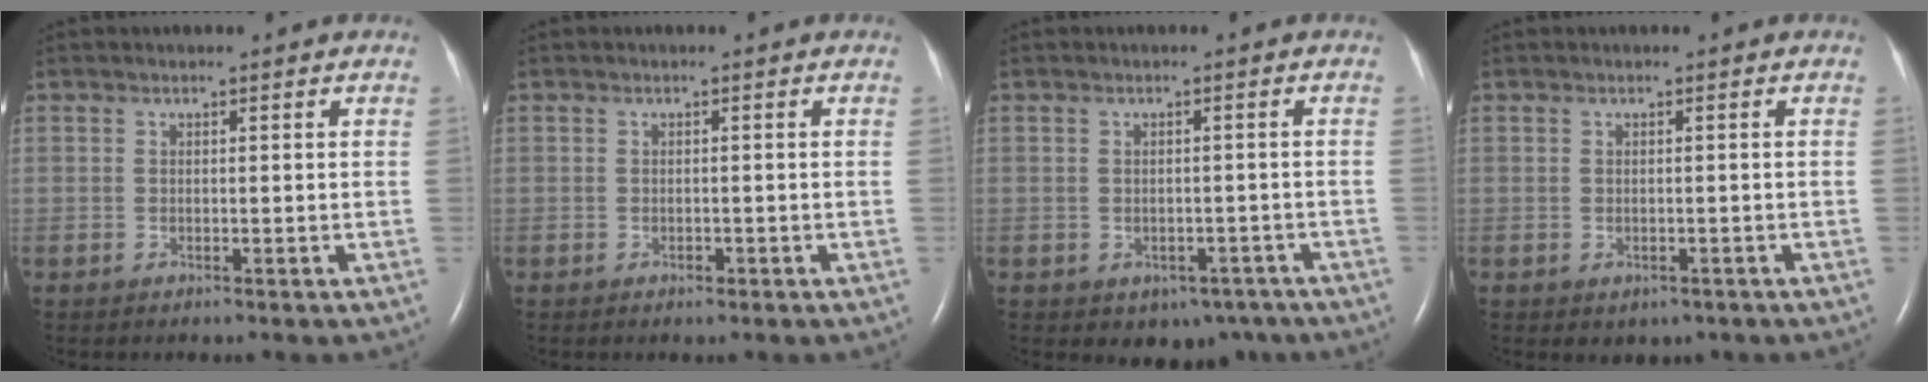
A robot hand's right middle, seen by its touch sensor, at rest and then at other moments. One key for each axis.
{"total": 0.7, "fx": -0.4, "fy": 0.4, "fz": 0.4, "tx": -0.006, "ty": 0.001, "tz": -0.004}
{"total": 5.0, "fx": -3.1, "fy": 3.5, "fz": 1.8, "tx": -0.012, "ty": 0.009, "tz": -0.031}
{"total": 1.8, "fx": -0.8, "fy": 1.4, "fz": 0.7, "tx": -0.007, "ty": 0.000, "tz": 0.001}